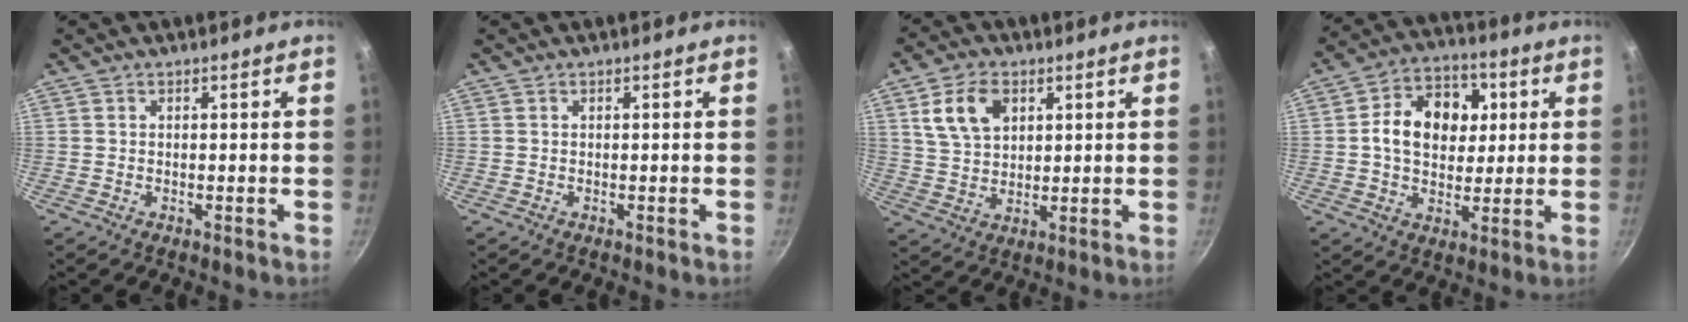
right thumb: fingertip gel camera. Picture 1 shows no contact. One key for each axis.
{"total": 0.0}
{"total": 9.5, "fx": 3.7, "fy": 6.3, "fz": 6.0, "tx": -0.094, "ty": -0.006, "tz": 0.072}
{"total": 14.0, "fx": 2.4, "fy": 10.5, "fz": 8.9, "tx": -0.104, "ty": 0.010, "tz": 0.026}